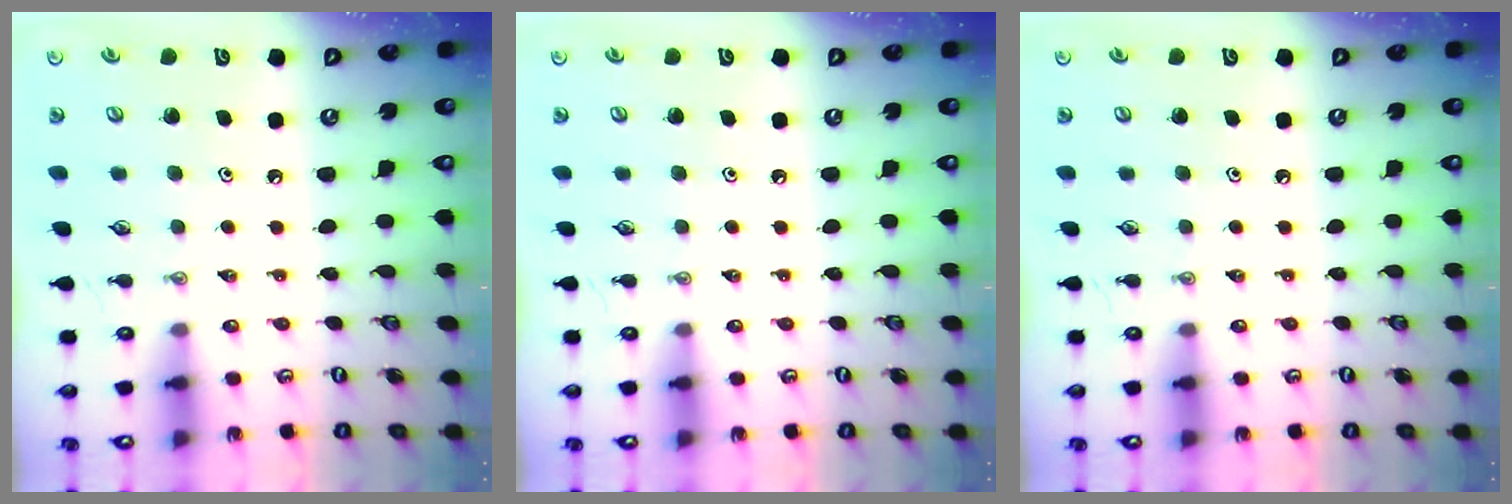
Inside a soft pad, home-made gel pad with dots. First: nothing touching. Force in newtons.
{"total": 0.0}
{"total": 0.0}